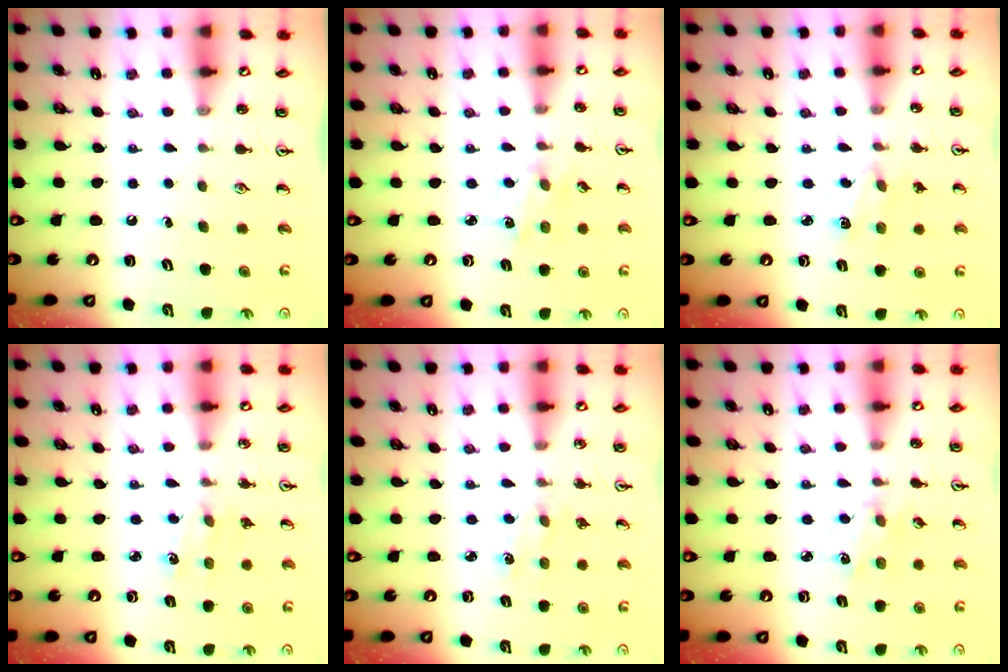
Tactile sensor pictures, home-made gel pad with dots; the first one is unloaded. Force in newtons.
{"total": 1.2, "press": 1.2, "slide": 0.2}
{"total": 1.9, "press": 1.9, "slide": 0.4}
{"total": 1.8, "press": 1.8, "slide": 0.3}
{"total": 2.2, "press": 2.2, "slide": 0.2}
{"total": 2.6, "press": 2.6, "slide": 0.4}